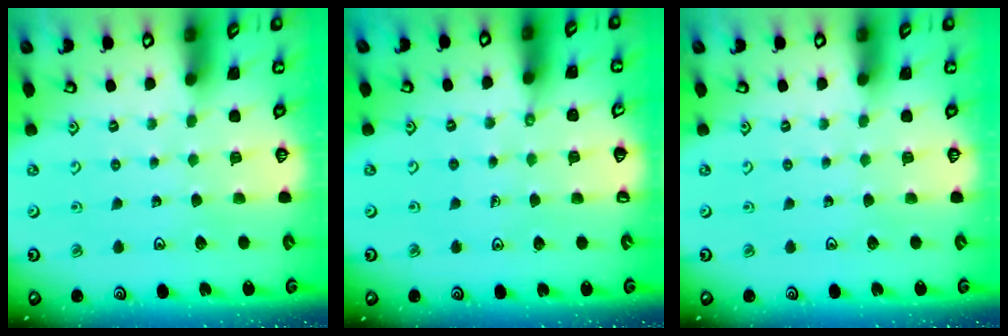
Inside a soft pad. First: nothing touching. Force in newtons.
{"total": 0.9, "press": 0.9, "slide": 0.1}
{"total": 0.0}